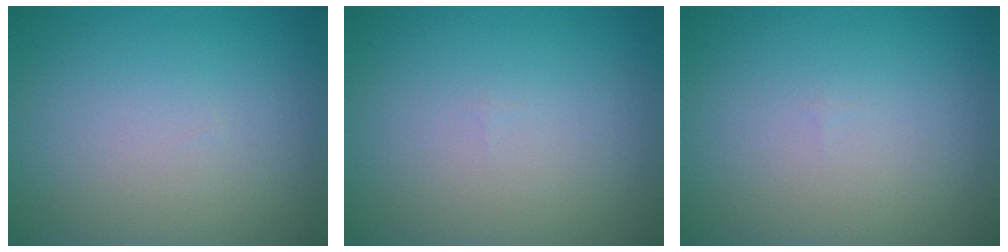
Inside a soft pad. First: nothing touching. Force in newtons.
{"total": 0.0}
{"total": 0.0}